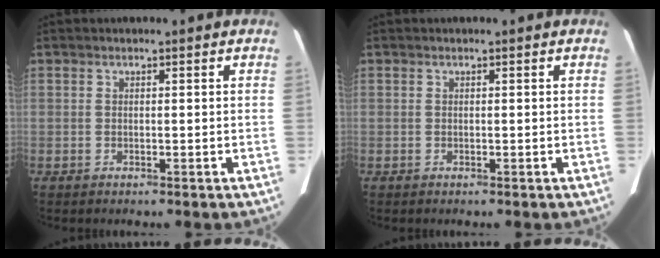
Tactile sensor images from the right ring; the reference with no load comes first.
{"total": 0.0}